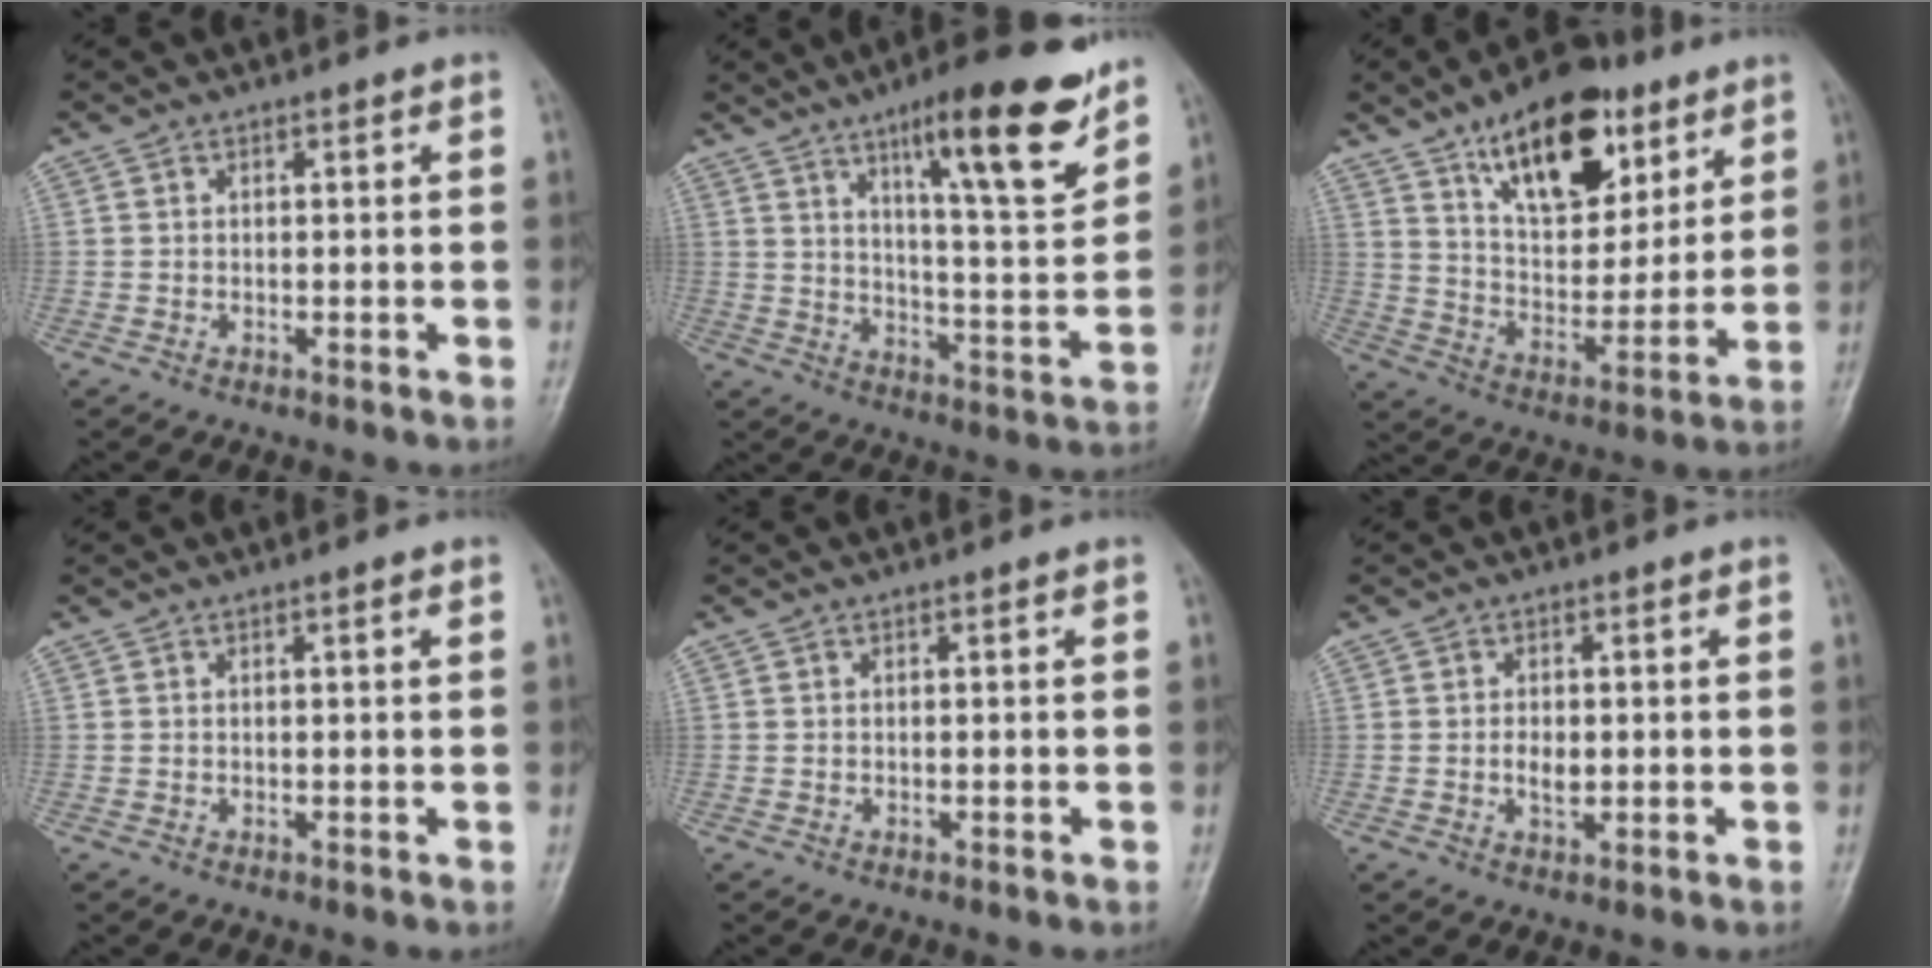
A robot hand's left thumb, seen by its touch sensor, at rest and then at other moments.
{"total": 18.0, "force": [11.2, 3.6, 13.5], "torque": [-0.176, -0.064, 0.177]}
{"total": 19.9, "force": [11.2, 9.9, 13.1], "torque": [-0.152, -0.049, 0.188]}
{"total": 0.9, "force": [0.4, 0.1, 0.8], "torque": [-0.013, 0.001, 0.005]}
{"total": 0.0}
{"total": 3.0, "force": [-0.2, 1.8, 2.4], "torque": [-0.038, -0.001, -0.003]}